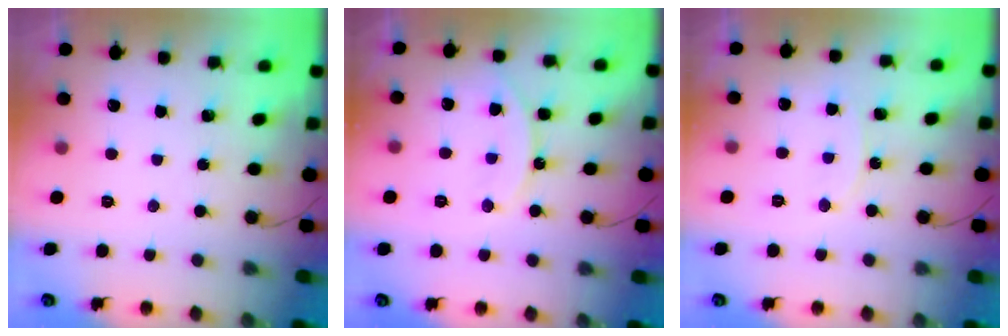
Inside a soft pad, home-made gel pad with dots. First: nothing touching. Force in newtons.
{"total": 12.7, "press": 12.6, "slide": 1.1}
{"total": 6.8, "press": 6.8, "slide": 0.2}